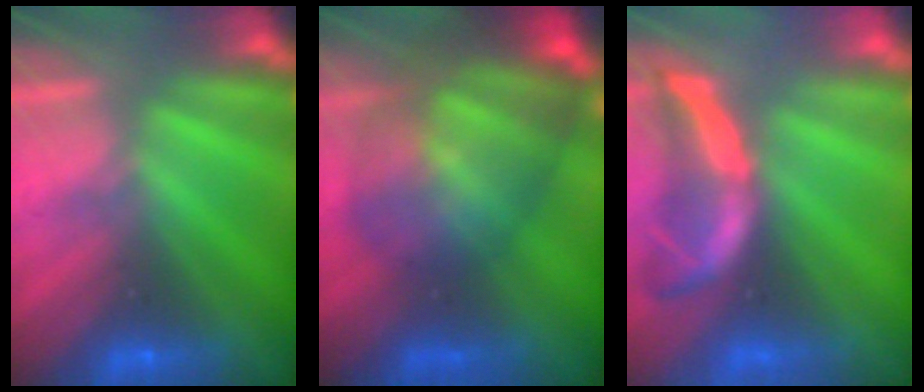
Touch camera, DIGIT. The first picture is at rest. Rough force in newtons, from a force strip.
{"total": 7.6}
{"total": 1.9}